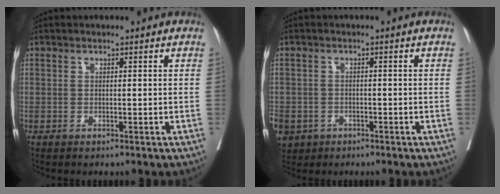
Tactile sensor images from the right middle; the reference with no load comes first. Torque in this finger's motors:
{"motor_torque": [1.09, -1.05, 1.05, 0.21]}